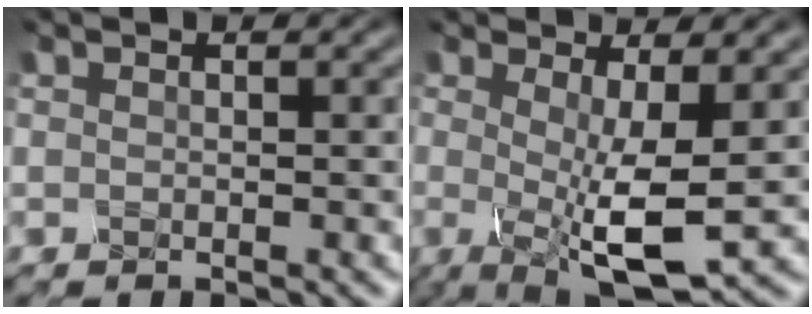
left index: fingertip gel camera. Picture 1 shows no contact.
{"total": 7.6, "force": [-0.8, 2.1, 7.3], "torque": [-0.119, -0.011, -0.016]}